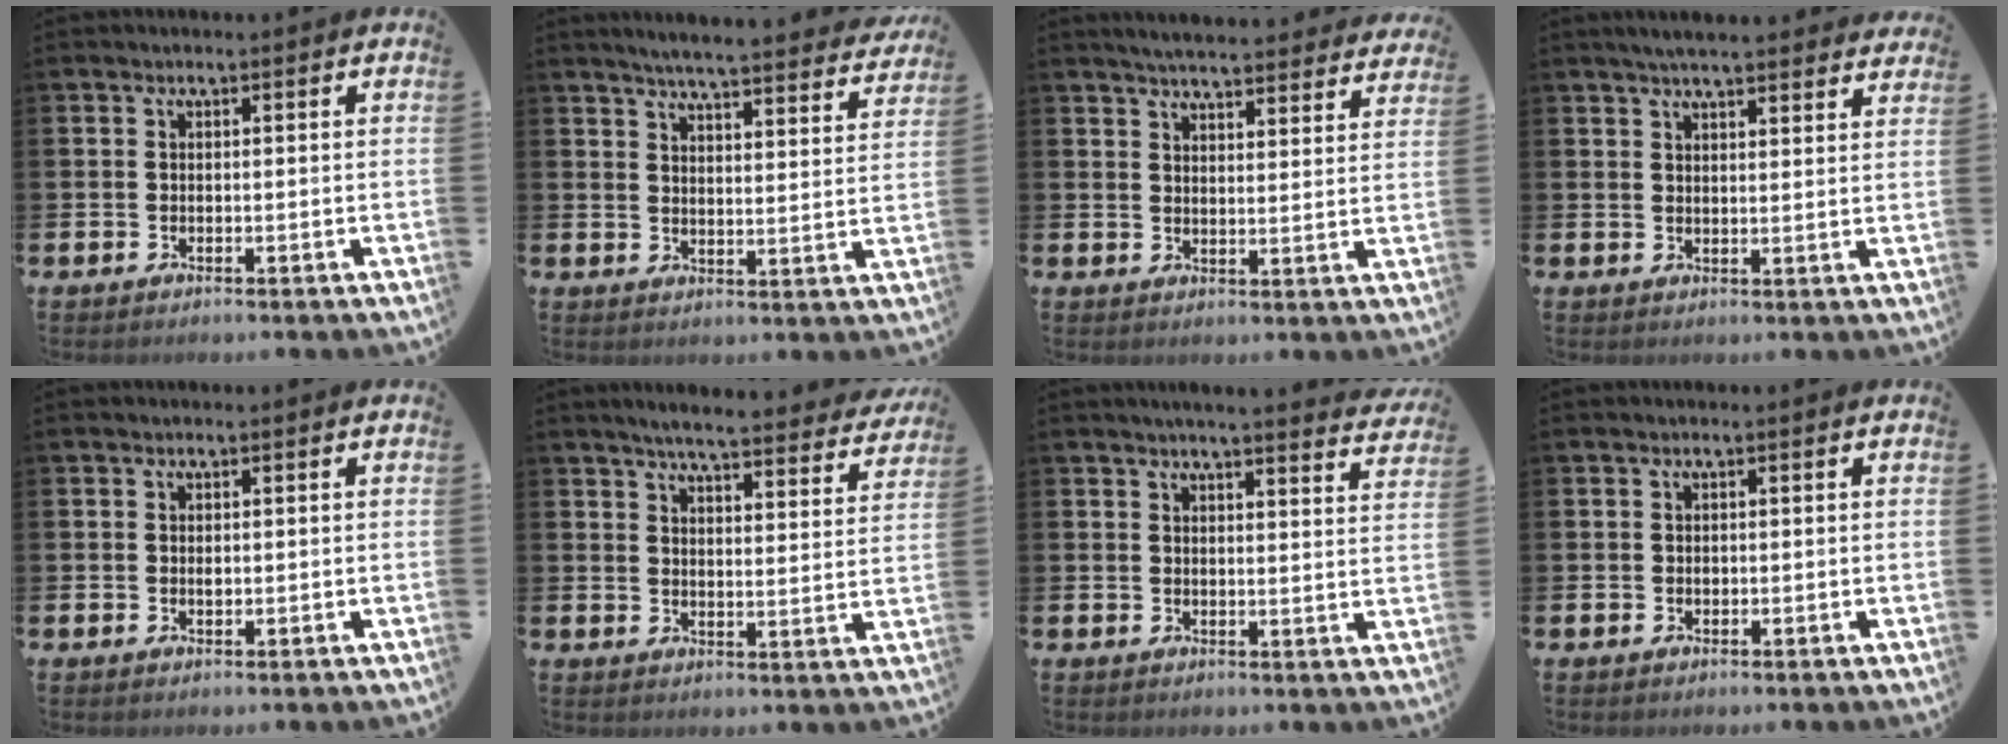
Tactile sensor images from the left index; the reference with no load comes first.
{"total": 5.6, "force": [5.4, -0.2, 1.4], "torque": [-0.037, -0.042, 0.089]}
{"total": 5.0, "force": [5.0, 0.2, 0.7], "torque": [-0.018, -0.035, 0.085]}
{"total": 4.6, "force": [4.4, 0.2, 1.2], "torque": [-0.029, -0.016, 0.079]}
{"total": 0.6, "force": [0.2, 0.3, 0.4], "torque": [-0.003, 0.000, 0.001]}
{"total": 5.3, "force": [5.0, 0.1, 1.6], "torque": [-0.039, -0.039, 0.083]}
{"total": 4.2, "force": [4.1, -0.4, 0.8], "torque": [-0.017, -0.025, 0.070]}
{"total": 0.5, "force": [0.0, 0.4, 0.2], "torque": [-0.001, 0.002, -0.002]}